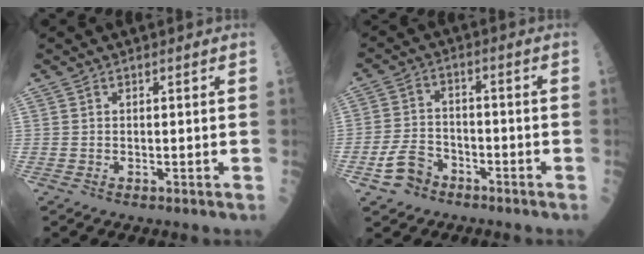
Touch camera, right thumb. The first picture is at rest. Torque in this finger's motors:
{"motor_torque": [0.59, -0.03, 0.22, -0.56, 0.04]}